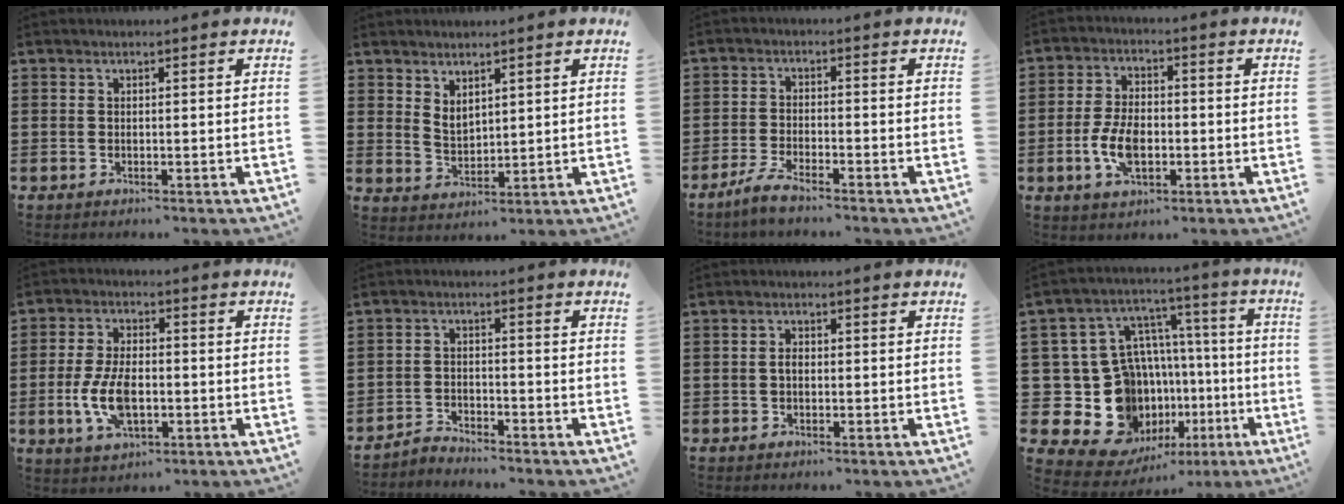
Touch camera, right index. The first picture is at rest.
{"total": 3.0, "force": [2.4, 1.5, 0.9], "torque": [-0.025, 0.004, 0.046]}
{"total": 3.4, "force": [-3.0, 0.1, 1.5], "torque": [-0.049, -0.004, -0.065]}
{"total": 7.0, "force": [-1.8, 3.8, 5.6], "torque": [-0.130, 0.002, -0.037]}
{"total": 8.2, "force": [-1.7, 4.3, 6.8], "torque": [-0.156, 0.001, -0.037]}
{"total": 2.6, "force": [-2.6, 0.3, -0.1], "torque": [-0.006, 0.004, -0.056]}
{"total": 1.6, "force": [-0.2, 0.9, 1.3], "torque": [-0.025, 0.004, -0.004]}
{"total": 19.6, "force": [-4.6, 16.6, 9.5], "torque": [-0.219, -0.014, -0.035]}